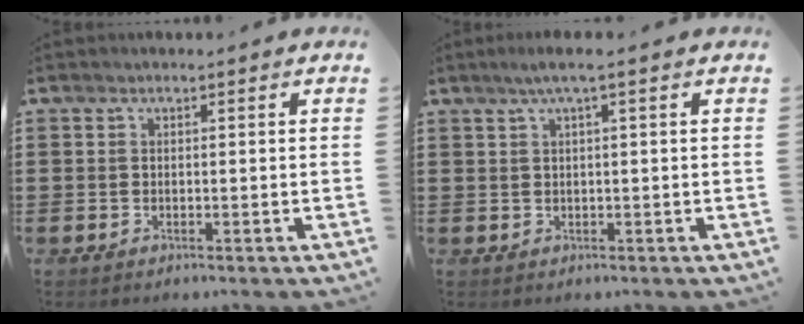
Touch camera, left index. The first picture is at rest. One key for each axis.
{"total": 2.2, "fx": 0.8, "fy": -0.1, "fz": 2.1, "tx": -0.039, "ty": -0.001, "tz": 0.013}